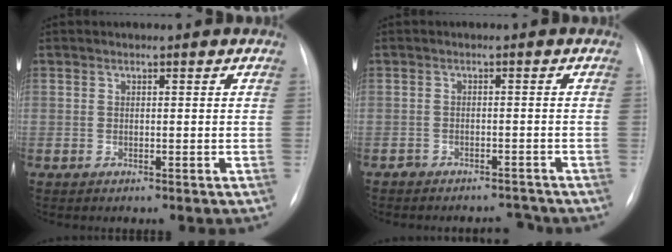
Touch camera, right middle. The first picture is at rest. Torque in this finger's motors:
{"motor_torque": [-0.41, -0.03, 0.00, -0.01]}